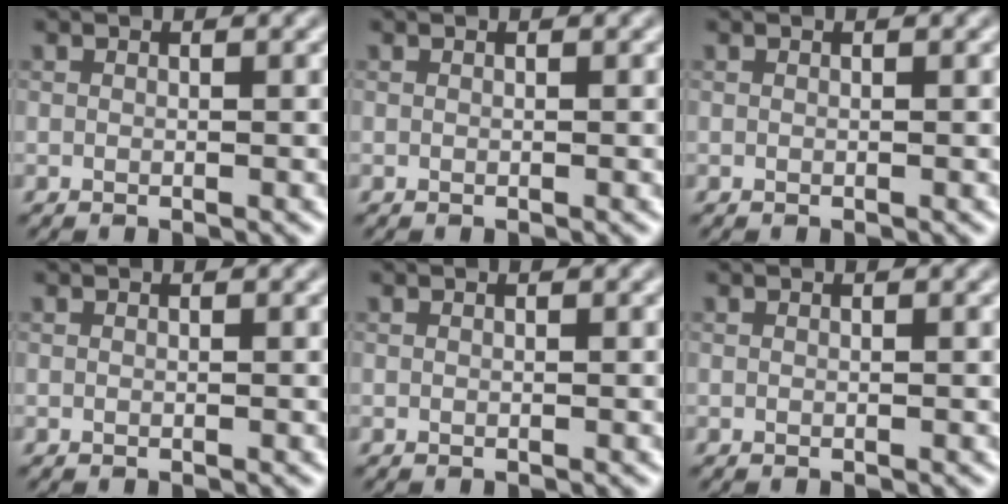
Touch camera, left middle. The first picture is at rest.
{"total": 0.0}
{"total": 0.0}
{"total": 0.0}
{"total": 0.0}
{"total": 0.0}